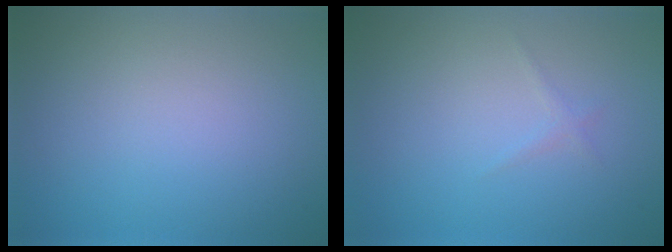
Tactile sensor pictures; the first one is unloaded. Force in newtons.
{"total": 0.6, "press": 0.6, "slide": 0.0}